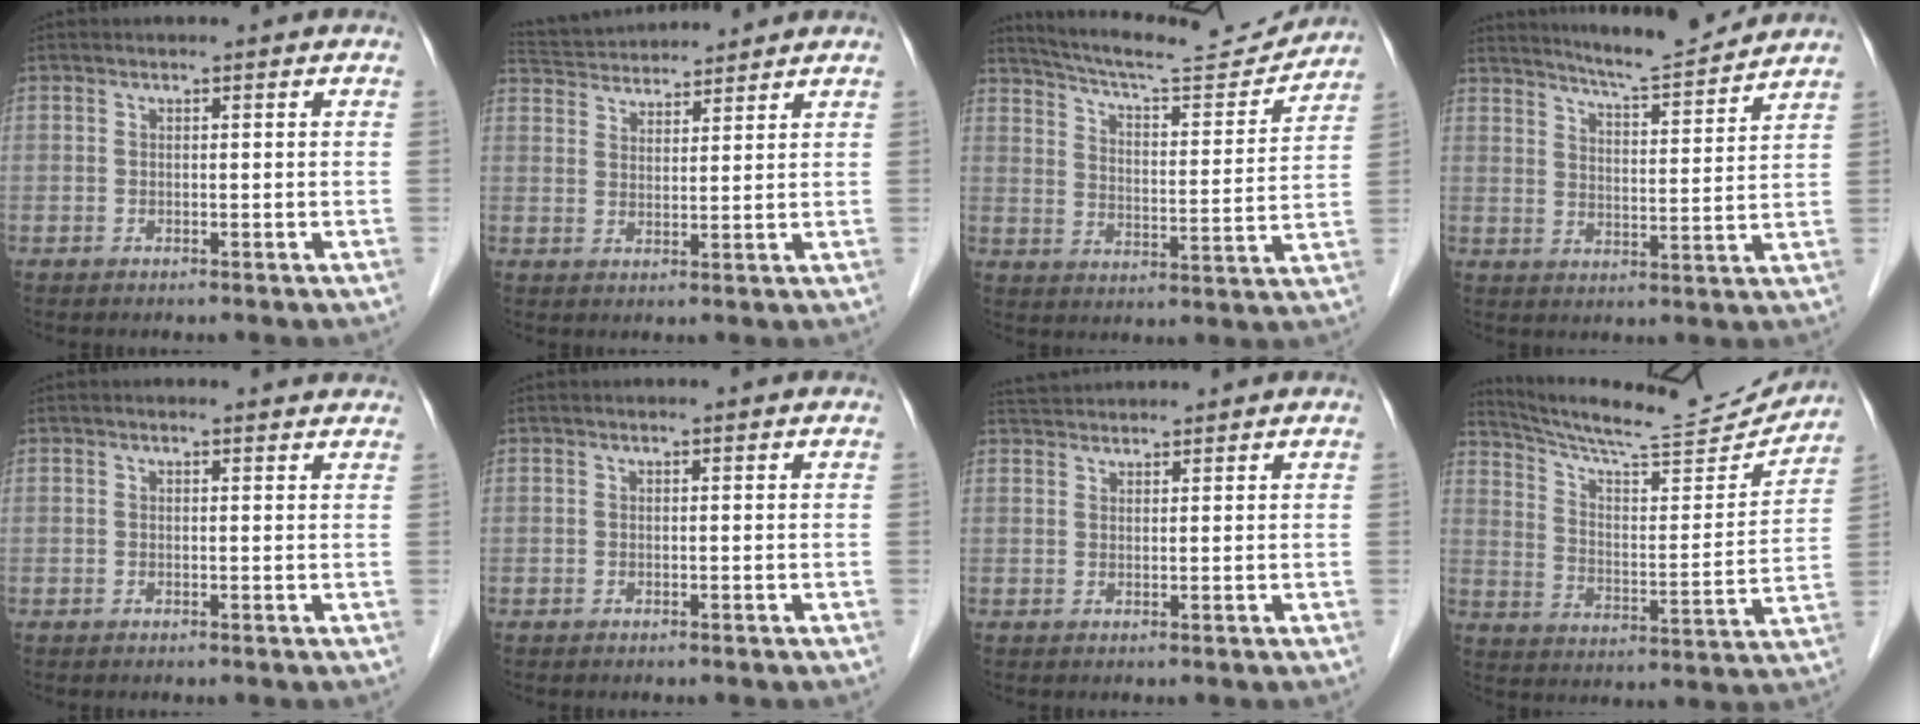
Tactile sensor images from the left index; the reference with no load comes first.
{"total": 10.1, "force": [9.7, 1.5, 2.4], "torque": [-0.048, 0.032, 0.158]}
{"total": 15.1, "force": [14.6, 0.9, 3.8], "torque": [-0.069, -0.019, 0.211]}
{"total": 10.4, "force": [9.9, -0.4, 3.1], "torque": [-0.057, -0.007, 0.147]}
{"total": 2.7, "force": [2.6, 0.5, 0.7], "torque": [-0.013, 0.002, 0.017]}
{"total": 0.0}
{"total": 4.6, "force": [4.5, 0.3, 0.9], "torque": [-0.018, 0.035, 0.080]}
{"total": 19.1, "force": [18.3, 1.0, 5.4], "torque": [-0.097, -0.044, 0.265]}